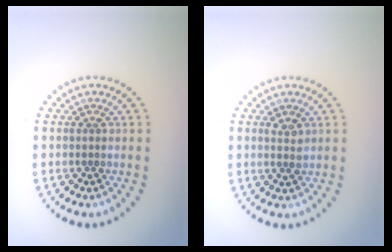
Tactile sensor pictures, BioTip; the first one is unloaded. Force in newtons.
{"total": 1.4, "press": 1.3, "slide": 0.4}